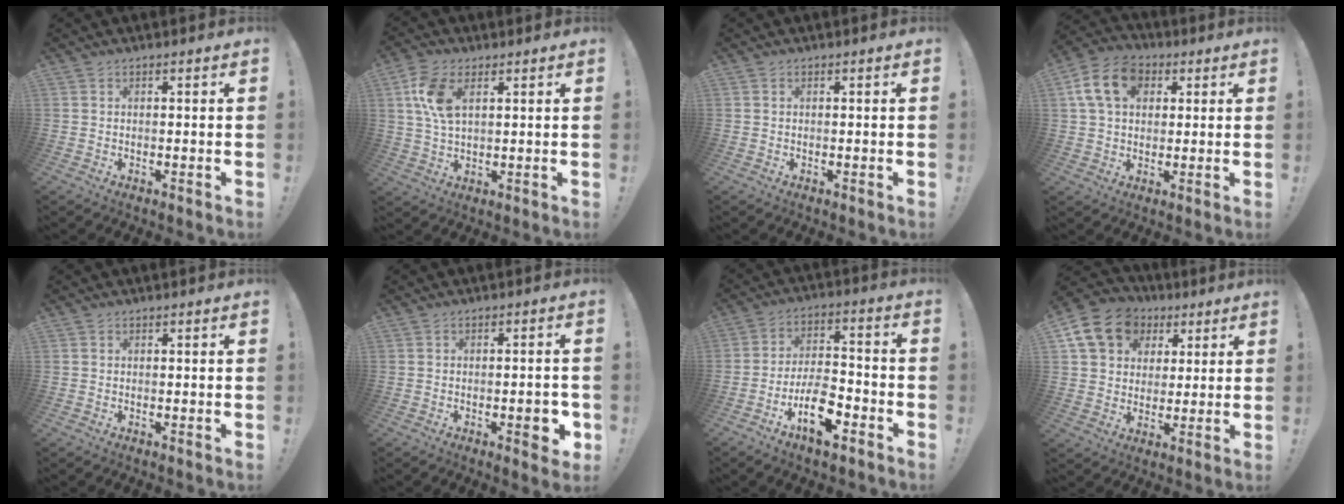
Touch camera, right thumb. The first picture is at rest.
{"total": 9.2, "force": [3.5, 4.8, 7.0], "torque": [-0.147, -0.004, 0.064]}
{"total": 0.0}
{"total": 14.0, "force": [4.5, 10.1, 8.5], "torque": [-0.151, 0.003, 0.090]}
{"total": 0.0}
{"total": 5.2, "force": [-1.9, 1.5, 4.6], "torque": [-0.058, 0.004, -0.027]}
{"total": 13.6, "force": [-7.3, 6.1, 9.7], "torque": [-0.164, 0.051, -0.119]}
{"total": 14.7, "force": [6.2, 11.8, 6.2], "torque": [-0.093, -0.023, 0.124]}